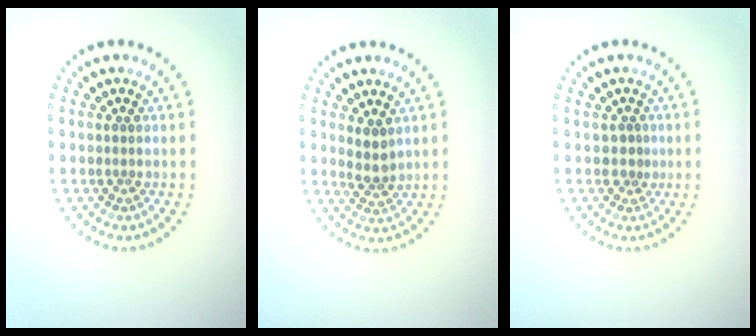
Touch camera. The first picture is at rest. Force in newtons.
{"total": 1.8, "press": 1.6, "slide": 0.9}
{"total": 1.1, "press": 0.6, "slide": 0.9}